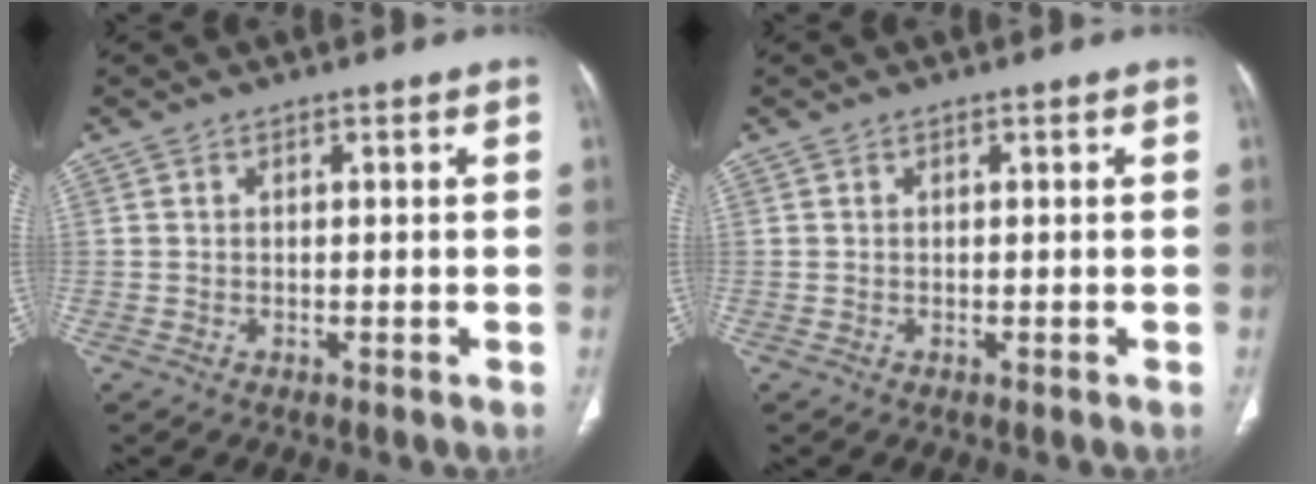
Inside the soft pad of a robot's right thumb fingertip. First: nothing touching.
{"total": 0.0}